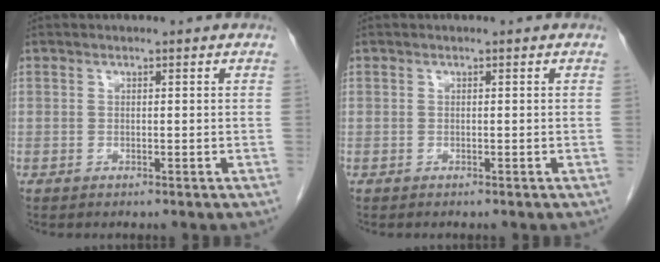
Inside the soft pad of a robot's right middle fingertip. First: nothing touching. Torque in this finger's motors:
{"motor_torque": [-0.45, 0.04, -0.03, -0.02]}